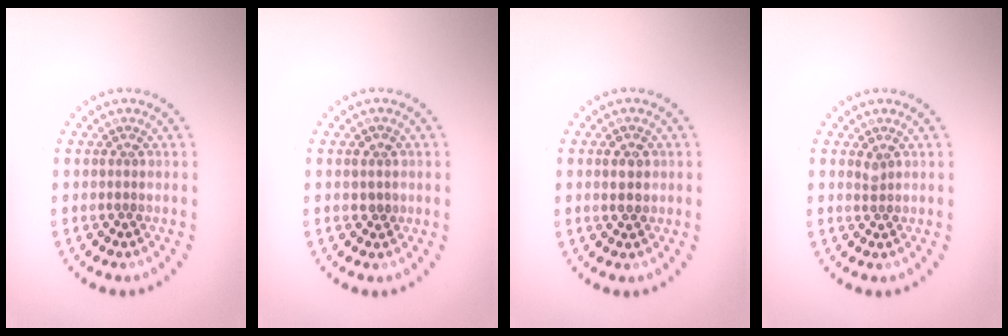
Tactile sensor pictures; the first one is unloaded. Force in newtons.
{"total": 1.1, "press": 1.0, "slide": 0.2}
{"total": 1.9, "press": 1.8, "slide": 0.4}
{"total": 0.8, "press": 0.6, "slide": 0.5}